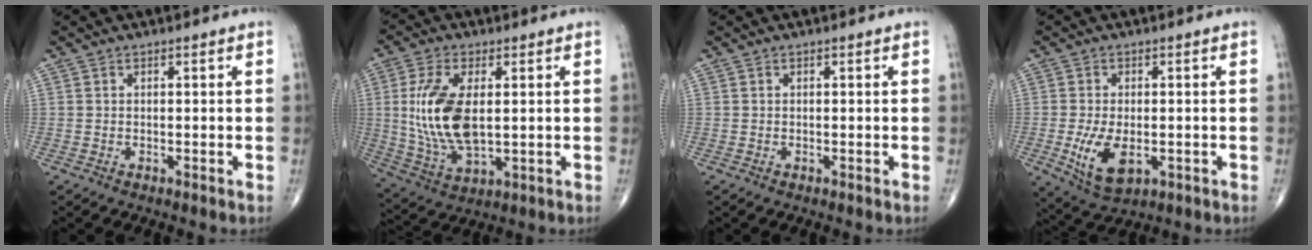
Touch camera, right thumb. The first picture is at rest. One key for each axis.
{"total": 14.2, "fx": 1.4, "fy": 7.0, "fz": 12.3, "tx": -0.255, "ty": -0.012, "tz": 0.035}
{"total": 0.0}
{"total": 8.3, "fx": -1.8, "fy": 4.5, "fz": 6.7, "tx": -0.121, "ty": -0.010, "tz": -0.019}